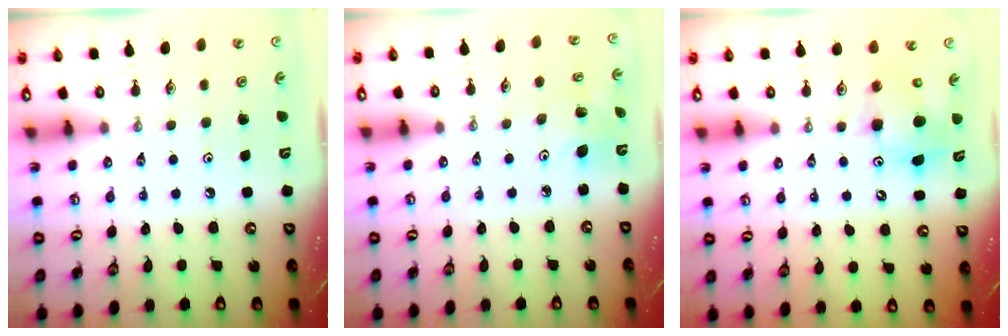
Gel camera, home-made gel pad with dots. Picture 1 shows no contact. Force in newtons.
{"total": 4.5, "press": 4.2, "slide": 1.5}
{"total": 8.0, "press": 7.7, "slide": 2.1}